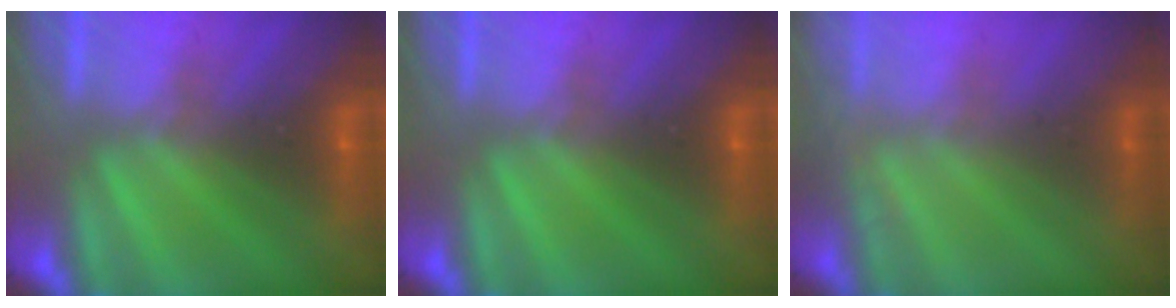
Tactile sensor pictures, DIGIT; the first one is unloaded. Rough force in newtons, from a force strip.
{"total": 0.0}
{"total": 2.7}